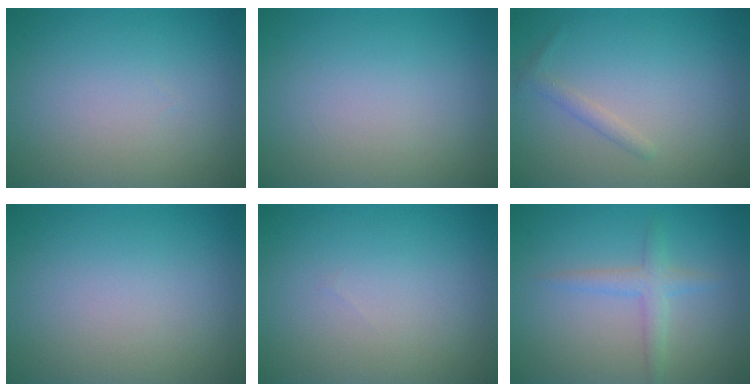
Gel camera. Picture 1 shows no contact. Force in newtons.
{"total": 0.0}
{"total": 1.1, "press": 1.1, "slide": 0.1}
{"total": 0.0}
{"total": 0.0}
{"total": 2.0, "press": 2.0, "slide": 0.1}